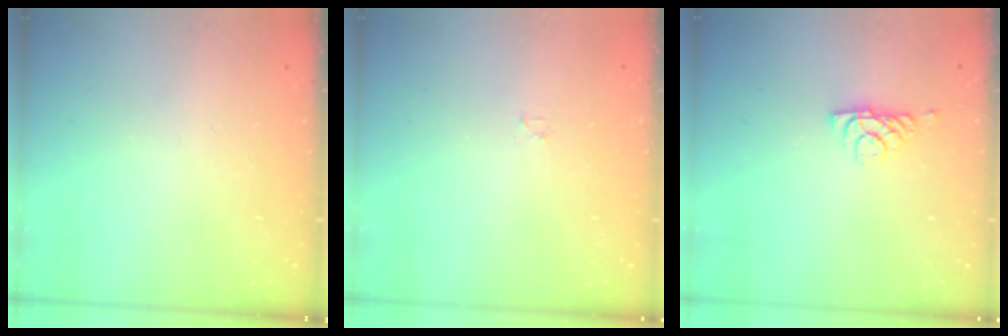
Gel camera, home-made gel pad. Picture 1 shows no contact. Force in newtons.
{"total": 1.2, "press": 1.2, "slide": 0.2}
{"total": 6.0, "press": 6.0, "slide": 0.8}